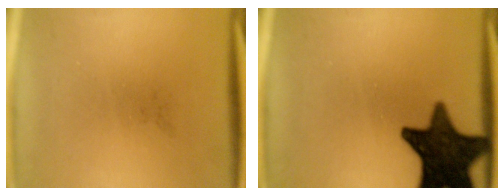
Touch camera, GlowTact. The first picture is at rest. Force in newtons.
{"total": 15.9}